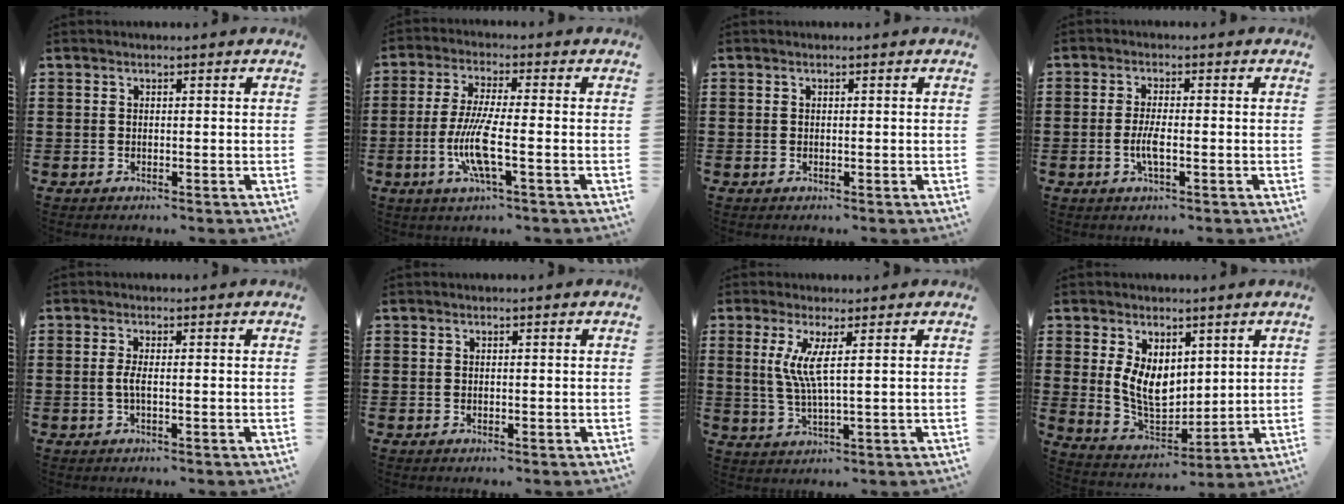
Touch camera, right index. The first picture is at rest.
{"total": 8.4, "force": [-2.2, 1.3, 8.0], "torque": [-0.175, -0.018, -0.049]}
{"total": 0.0}
{"total": 3.3, "force": [-0.9, 0.7, 3.1], "torque": [-0.070, -0.006, -0.020]}
{"total": 2.0, "force": [-0.4, 0.2, 1.9], "torque": [-0.051, -0.007, -0.012]}
{"total": 0.0}
{"total": 5.4, "force": [1.4, 0.2, 5.2], "torque": [-0.112, -0.009, 0.020]}
{"total": 7.8, "force": [2.3, 5.3, 5.3], "torque": [-0.103, -0.002, 0.043]}